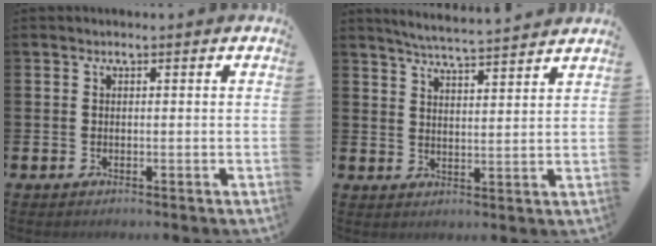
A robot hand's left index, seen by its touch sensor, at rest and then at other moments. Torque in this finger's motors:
{"motor_torque": [0.93, -1.21, 0.21, 0.01]}